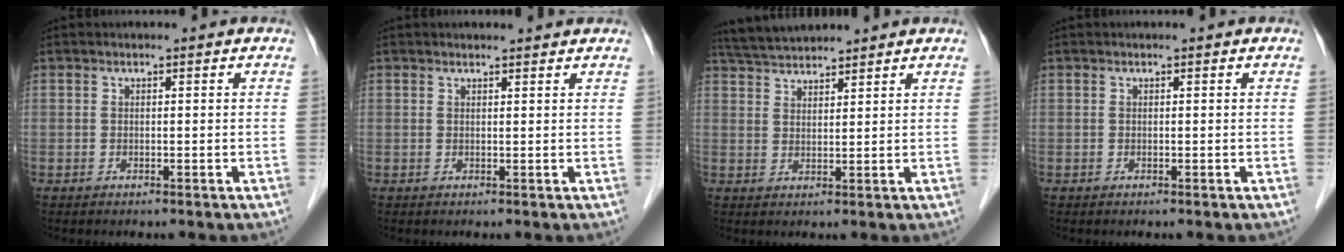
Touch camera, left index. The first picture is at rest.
{"total": 2.2, "force": [2.1, 0.3, 0.5], "torque": [-0.012, 0.008, 0.026]}
{"total": 6.5, "force": [6.2, 0.6, 1.9], "torque": [-0.041, 0.036, 0.116]}
{"total": 0.0}